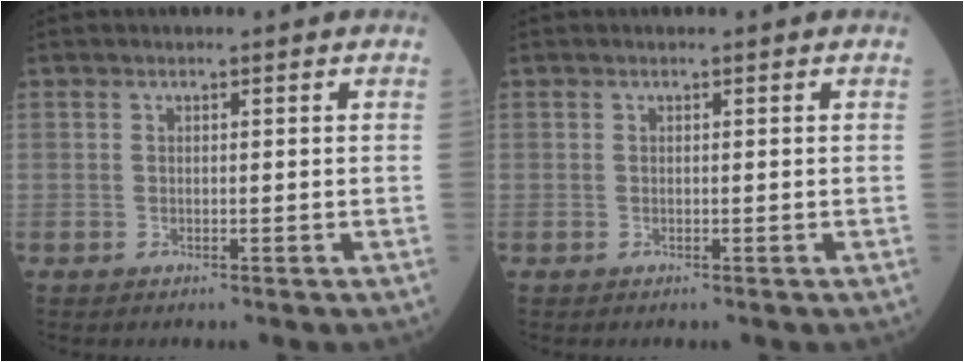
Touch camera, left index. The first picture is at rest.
{"total": 0.0}